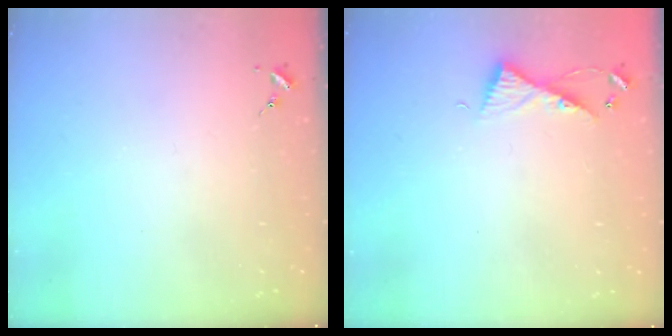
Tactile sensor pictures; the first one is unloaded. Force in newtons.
{"total": 6.2, "press": 6.2, "slide": 0.6}